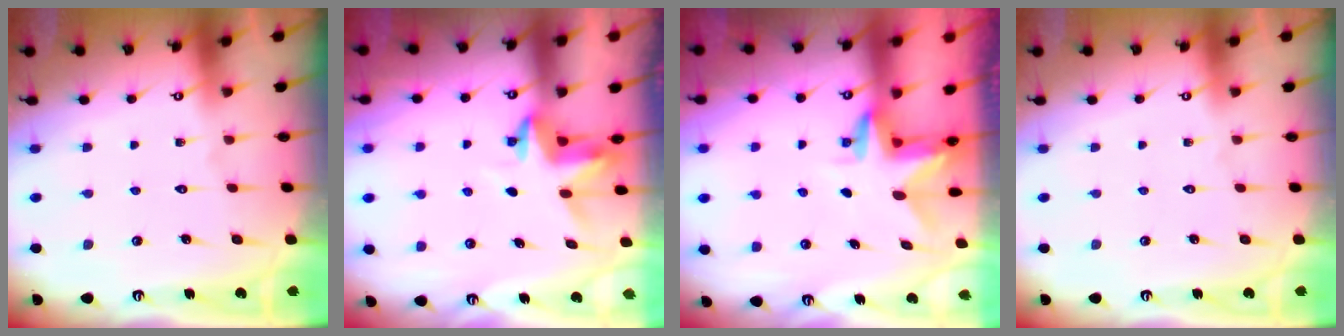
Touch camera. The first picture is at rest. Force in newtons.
{"total": 3.9, "press": 3.9, "slide": 0.3}
{"total": 2.9, "press": 2.9, "slide": 0.3}
{"total": 0.0}